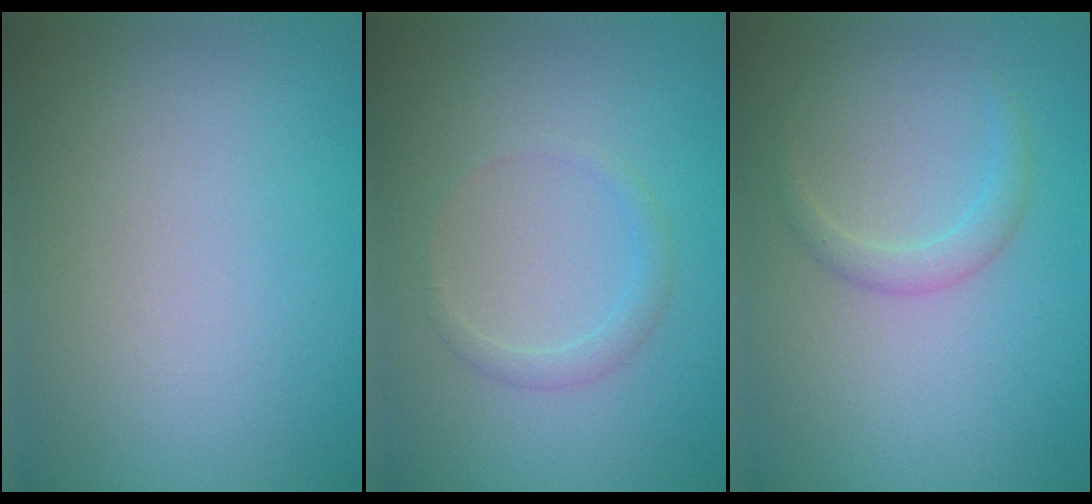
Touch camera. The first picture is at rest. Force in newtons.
{"total": 1.3, "press": 1.3, "slide": 0.0}
{"total": 1.5, "press": 1.5, "slide": 0.1}